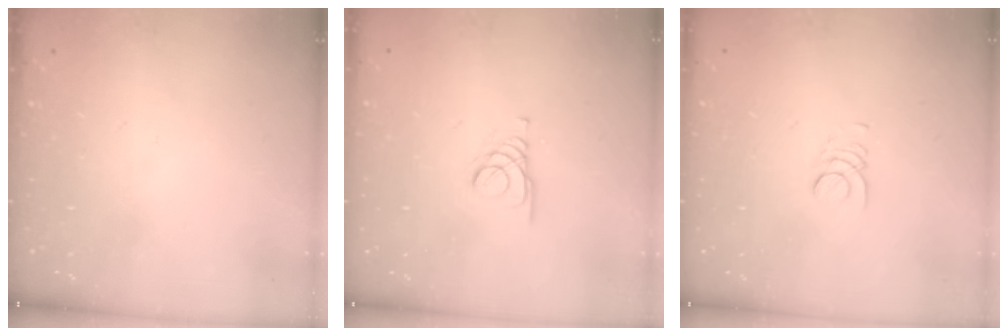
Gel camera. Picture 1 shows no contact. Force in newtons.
{"total": 1.4, "press": 1.4, "slide": 0.2}
{"total": 3.4, "press": 3.4, "slide": 0.3}